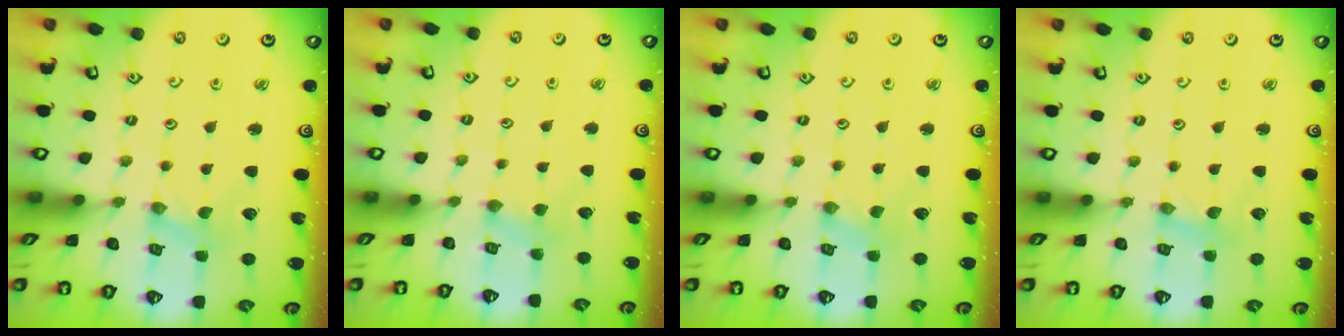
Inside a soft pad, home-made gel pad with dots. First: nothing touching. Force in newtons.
{"total": 2.1, "press": 2.0, "slide": 0.4}
{"total": 0.0}
{"total": 1.7, "press": 1.7, "slide": 0.2}